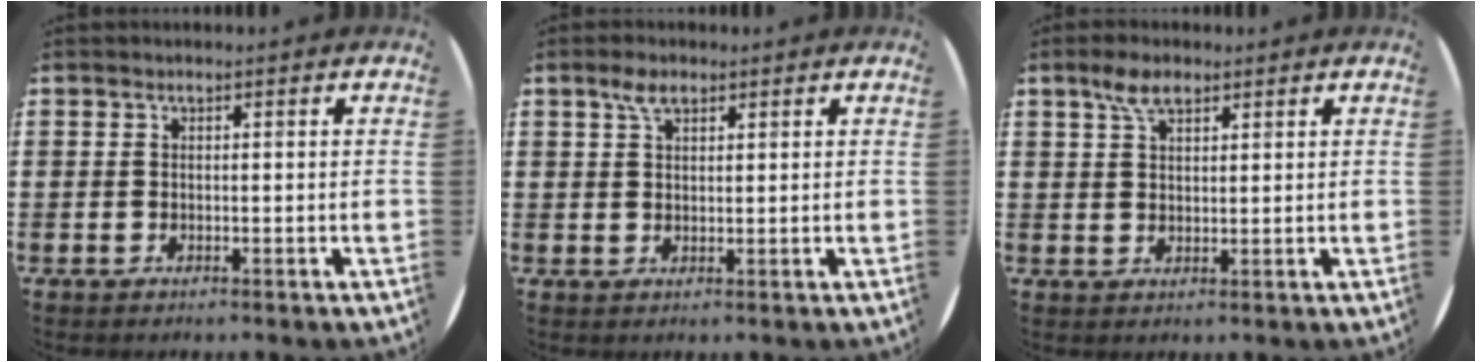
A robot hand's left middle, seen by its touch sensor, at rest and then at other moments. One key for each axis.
{"total": 2.7, "fx": 1.8, "fy": 1.2, "fz": 1.7, "tx": -0.027, "ty": 0.005, "tz": 0.030}
{"total": 3.8, "fx": 2.6, "fy": 1.6, "fz": 2.3, "tx": -0.043, "ty": 0.006, "tz": 0.044}